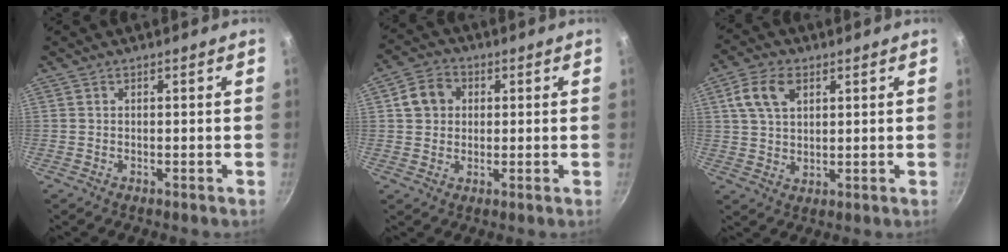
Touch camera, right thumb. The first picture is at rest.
{"total": 7.0, "force": [1.5, 5.9, 3.5], "torque": [-0.049, 0.007, 0.020]}
{"total": 8.6, "force": [3.4, 5.3, 5.9], "torque": [-0.106, -0.004, 0.065]}